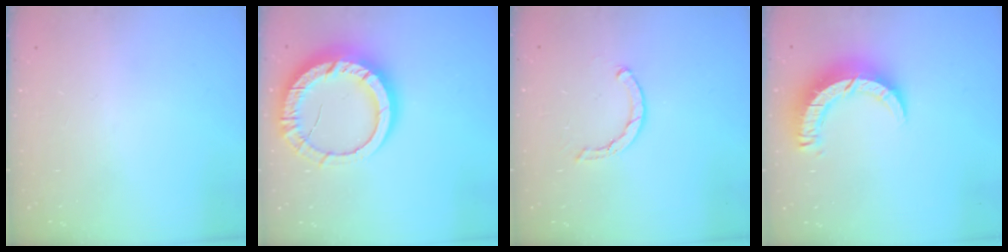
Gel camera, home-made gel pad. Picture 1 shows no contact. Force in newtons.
{"total": 16.2, "press": 16.2, "slide": 1.5}
{"total": 1.6, "press": 1.6, "slide": 0.1}
{"total": 9.3, "press": 9.2, "slide": 0.9}